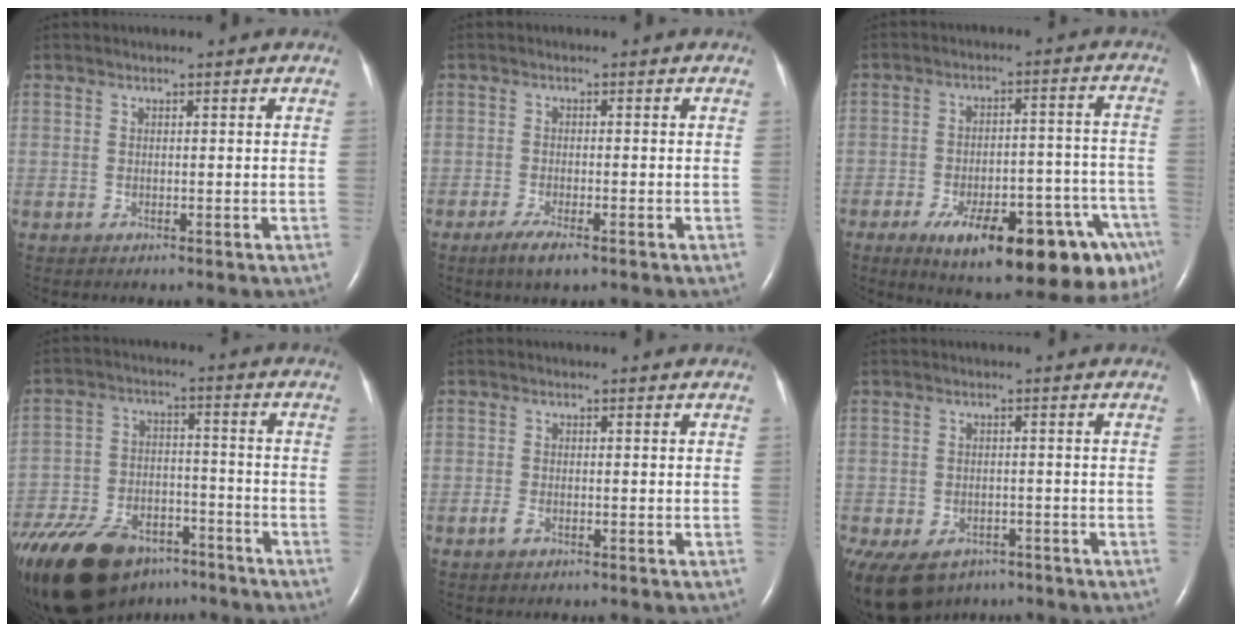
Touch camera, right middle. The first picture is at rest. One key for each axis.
{"total": 3.4, "fx": -2.2, "fy": 0.6, "fz": 2.6, "tx": -0.054, "ty": -0.007, "tz": -0.040}
{"total": 23.6, "fx": -13.8, "fy": 6.6, "fz": 18.0, "tx": -0.159, "ty": 0.023, "tz": -0.182}
{"total": 21.8, "fx": -15.5, "fy": 10.6, "fz": 11.0, "tx": -0.259, "ty": -0.022, "tz": -0.253}
{"total": 1.3, "fx": -0.8, "fy": 0.6, "fz": 0.9, "tx": -0.026, "ty": -0.002, "tz": -0.015}
{"total": 11.3, "fx": -7.4, "fy": 7.3, "fz": 4.5, "tx": -0.122, "ty": -0.012, "tz": -0.099}